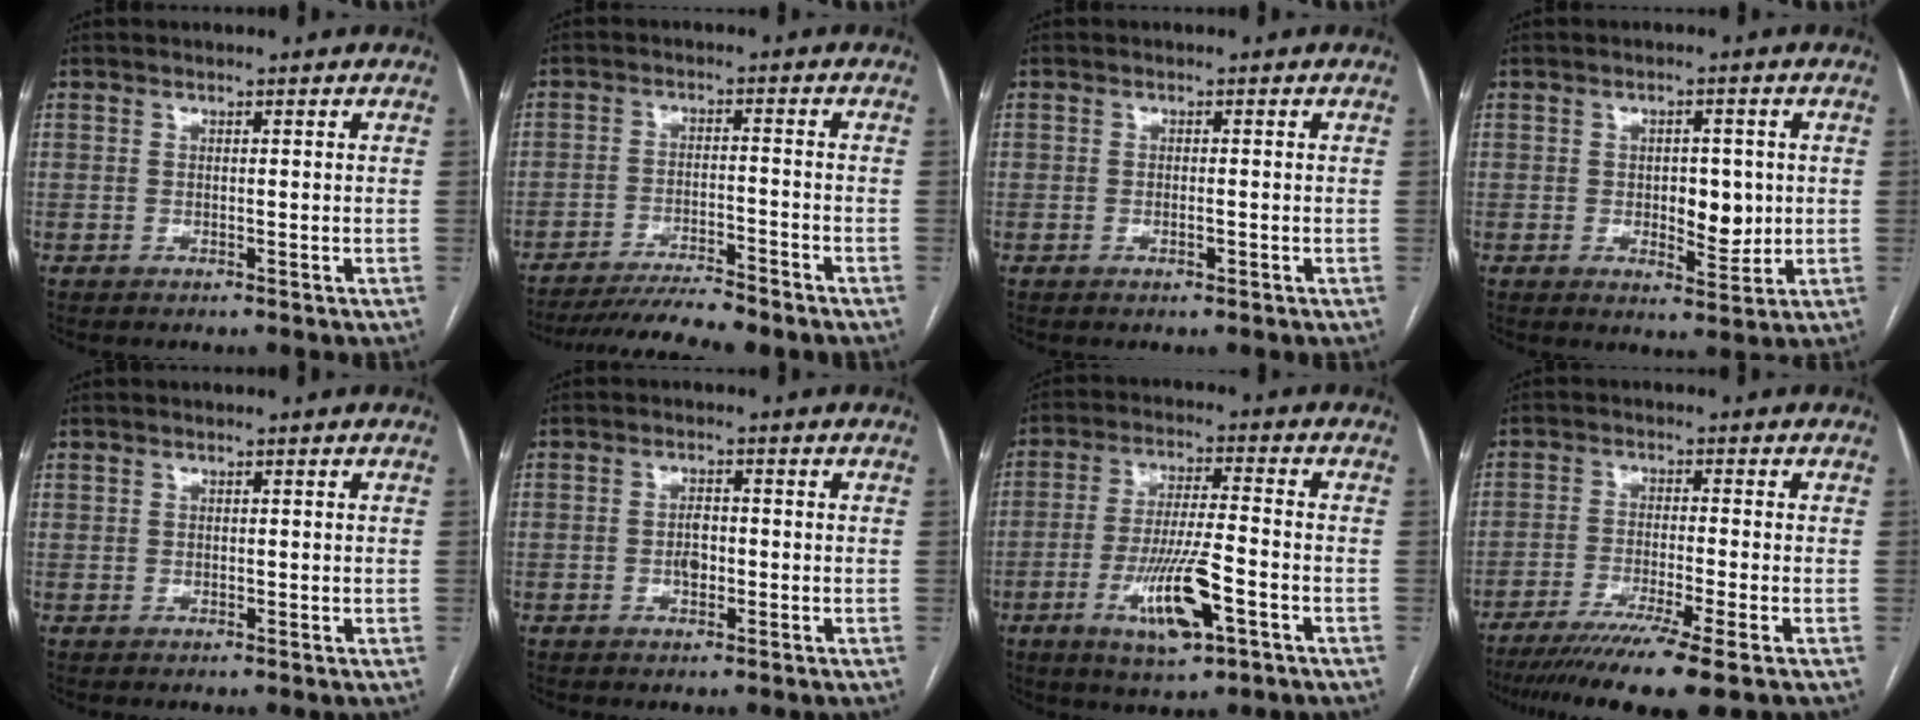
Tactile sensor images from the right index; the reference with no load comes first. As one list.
[{"total": 9.5, "force": [-8.8, -0.1, 3.8], "torque": [-0.052, -0.012, -0.141]}, {"total": 0.9, "force": [-0.3, 0.3, 0.8], "torque": [-0.015, -0.001, -0.005]}, {"total": 5.5, "force": [-0.1, 2.7, 4.8], "torque": [-0.062, -0.004, 0.006]}, {"total": 0.7, "force": [0.5, 0.4, 0.0], "torque": [0.007, 0.001, 0.009]}, {"total": 2.5, "force": [-0.5, 1.4, 2.0], "torque": [-0.035, 0.003, -0.007]}, {"total": 11.1, "force": [-4.5, 1.8, 10.0], "torque": [-0.189, -0.011, -0.075]}, {"total": 11.9, "force": [-8.6, -1.1, 8.1], "torque": [-0.125, -0.032, -0.134]}]